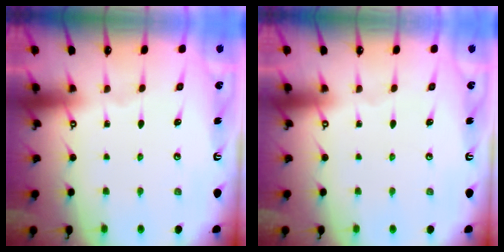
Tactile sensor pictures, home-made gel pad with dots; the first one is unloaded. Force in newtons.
{"total": 0.0}